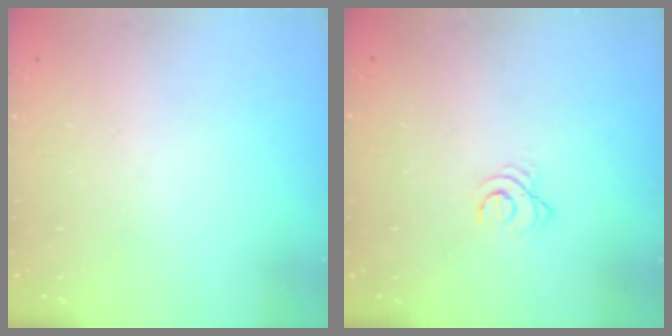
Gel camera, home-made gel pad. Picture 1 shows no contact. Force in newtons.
{"total": 2.9, "press": 2.9, "slide": 0.4}